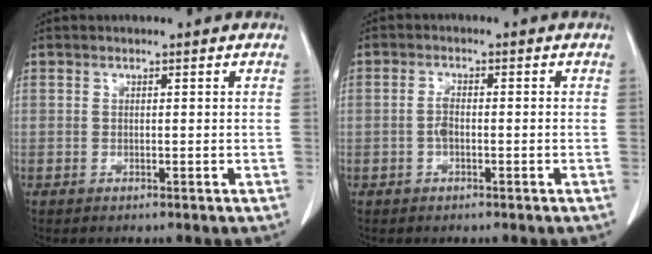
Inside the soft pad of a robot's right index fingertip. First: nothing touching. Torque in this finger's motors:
{"motor_torque": [0.51, -0.19, 0.29, 0.07]}